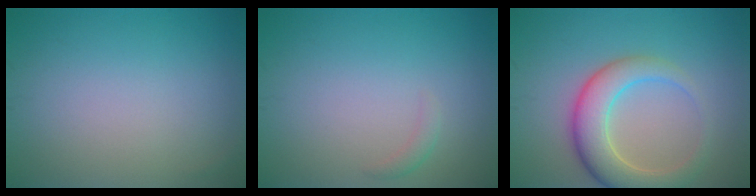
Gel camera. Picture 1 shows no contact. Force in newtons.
{"total": 0.8, "press": 0.8, "slide": 0.0}
{"total": 5.6, "press": 5.6, "slide": 0.4}